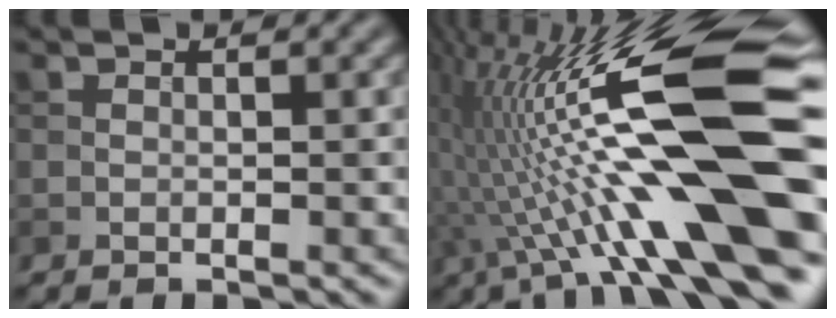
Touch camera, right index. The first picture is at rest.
{"total": 18.1, "force": [-0.2, 3.7, 17.7], "torque": [-0.290, 0.028, -0.004]}